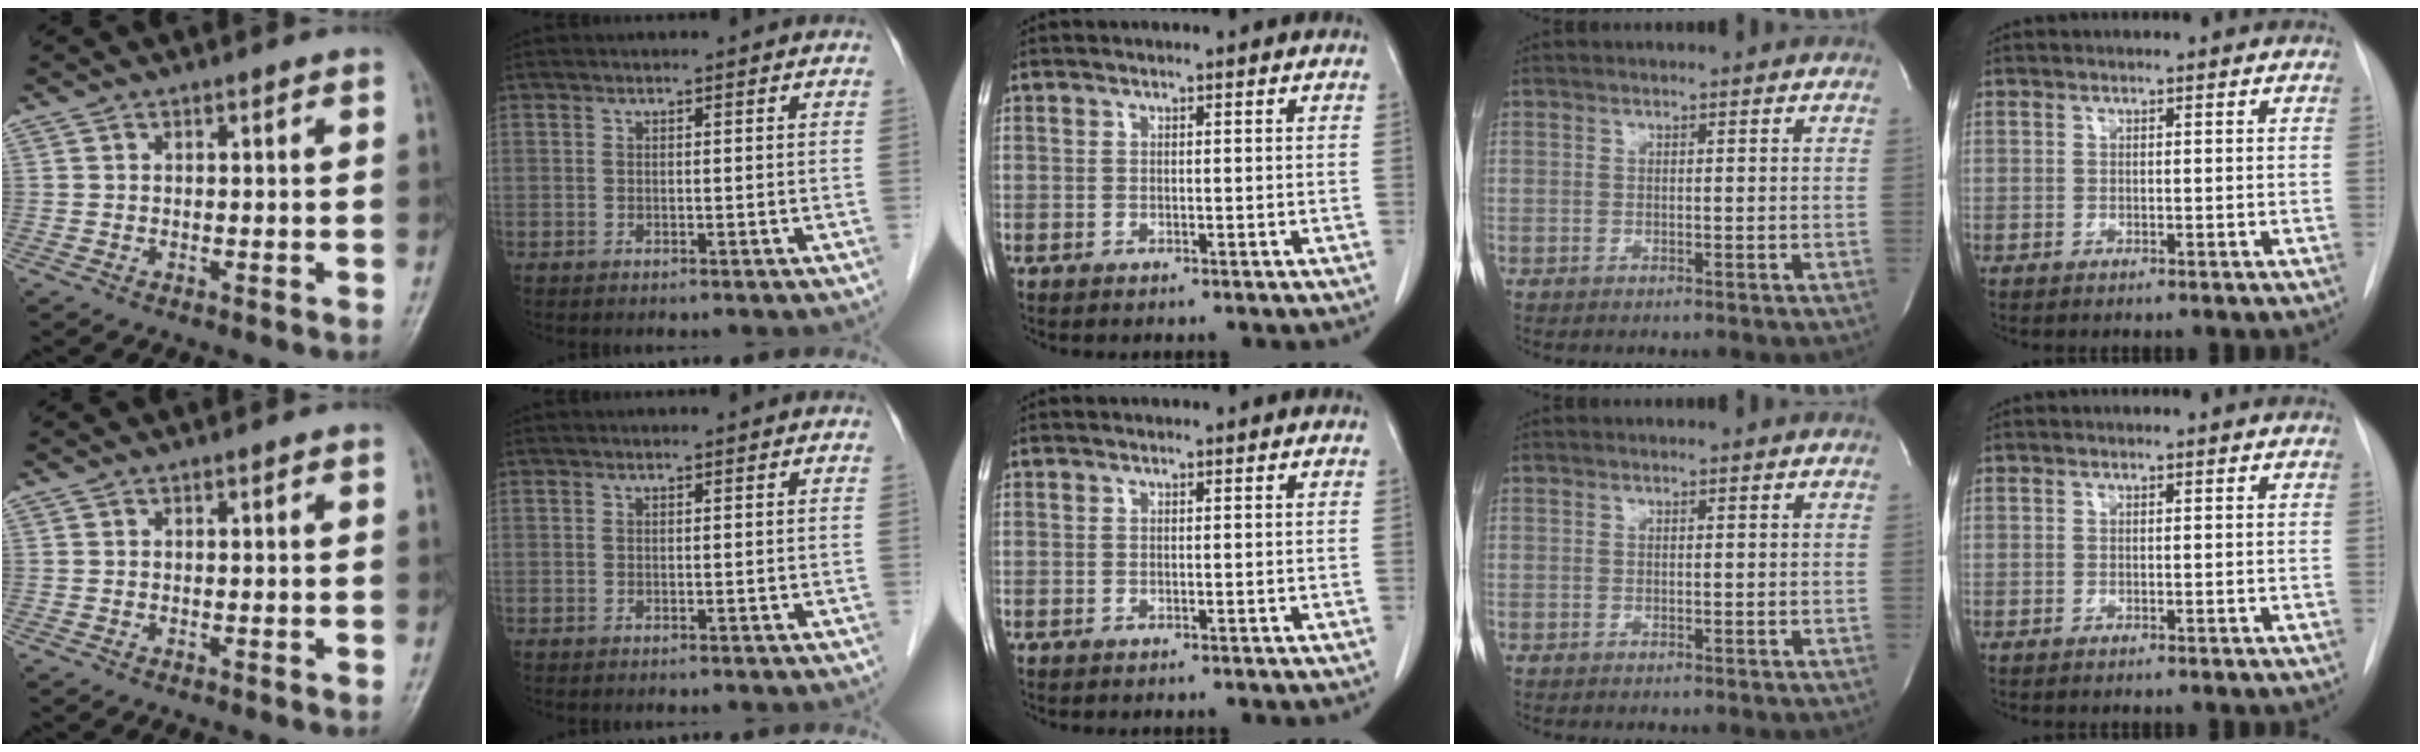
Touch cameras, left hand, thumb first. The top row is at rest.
{}